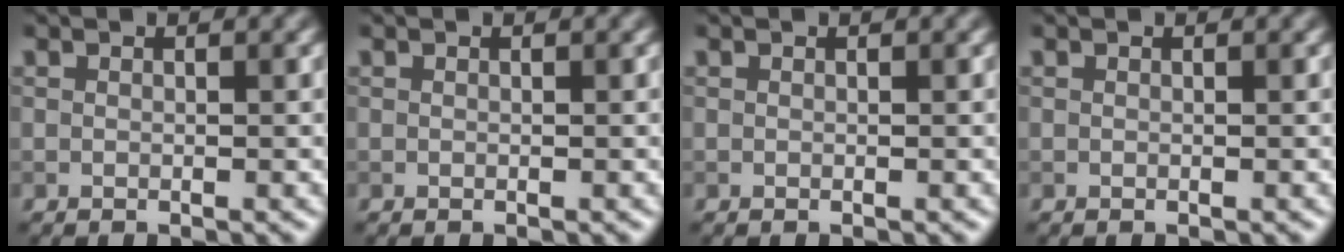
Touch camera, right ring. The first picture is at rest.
{"total": 0.0}
{"total": 0.0}
{"total": 0.0}